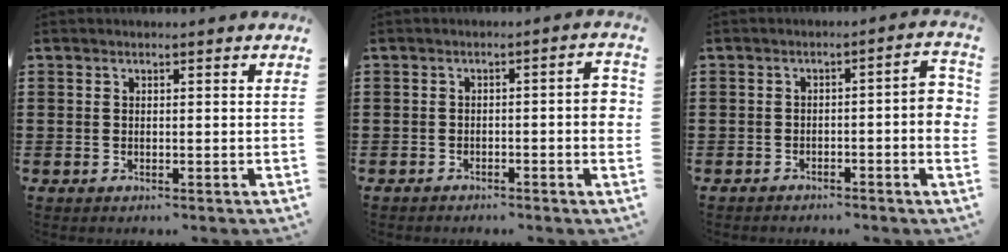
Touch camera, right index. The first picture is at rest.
{"total": 3.3, "force": [-1.3, 0.5, 3.0], "torque": [-0.039, -0.002, -0.025]}
{"total": 3.9, "force": [-1.7, 0.4, 3.5], "torque": [-0.048, -0.001, -0.033]}